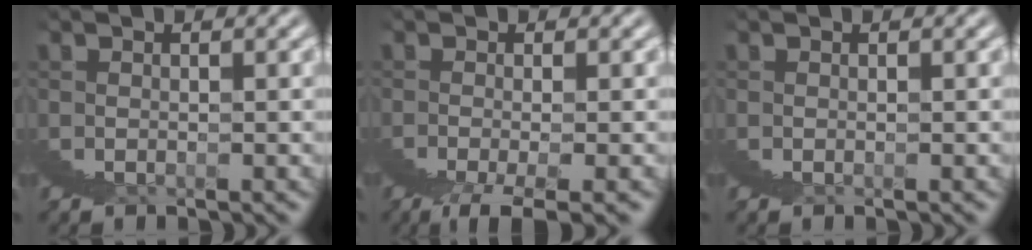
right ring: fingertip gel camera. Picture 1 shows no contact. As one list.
[{"total": 1.9, "force": [0.4, -1.8, 0.7], "torque": [0.000, 0.023, 0.000]}, {"total": 0.0}]